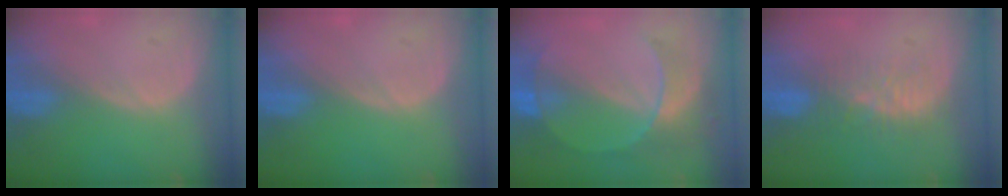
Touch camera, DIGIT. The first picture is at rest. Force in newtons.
{"total": 0.0}
{"total": 7.5, "press": 6.6, "slide": 3.6}
{"total": 5.7, "press": 5.3, "slide": 2.0}